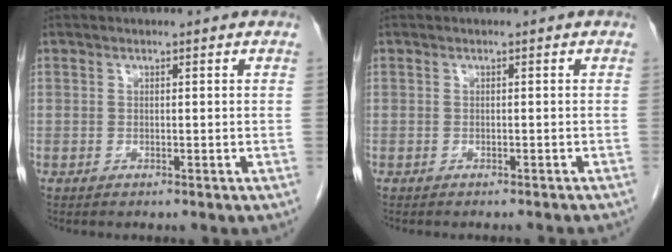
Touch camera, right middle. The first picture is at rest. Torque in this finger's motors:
{"motor_torque": [0.09, -0.09, -0.04, 0.00]}